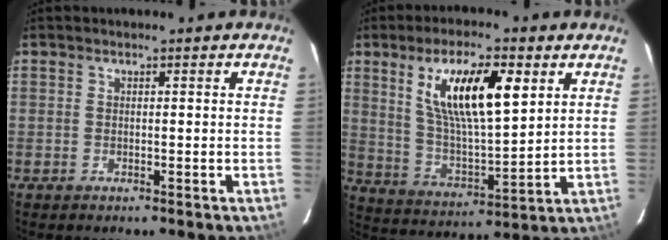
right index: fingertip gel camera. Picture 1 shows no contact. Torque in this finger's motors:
{"motor_torque": [0.85, 0.62, 0.42, 0.16]}